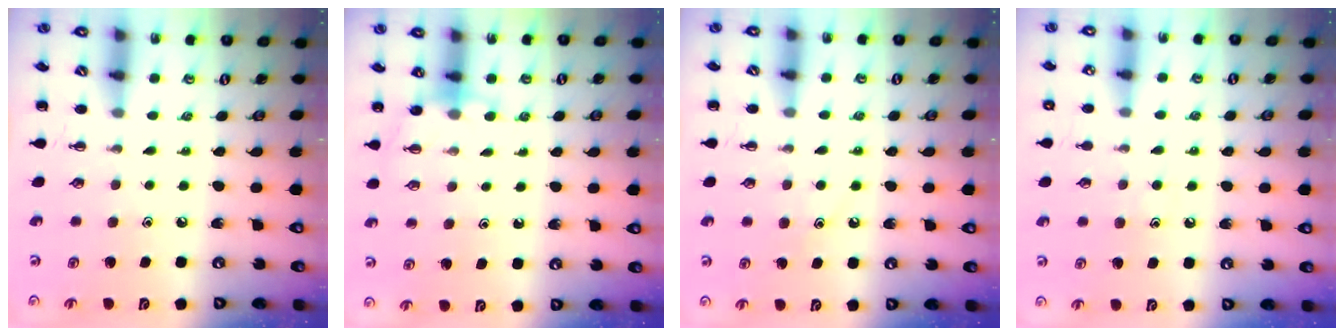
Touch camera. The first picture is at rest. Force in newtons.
{"total": 5.9, "press": 5.7, "slide": 1.5}
{"total": 8.4, "press": 8.3, "slide": 1.2}
{"total": 6.5, "press": 6.4, "slide": 1.1}